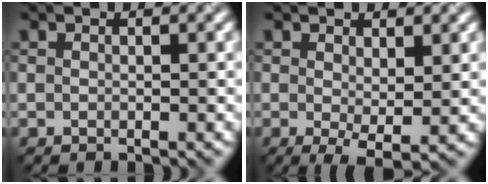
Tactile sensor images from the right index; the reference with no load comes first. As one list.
[{"total": 2.8, "force": [0.3, 0.9, 2.6], "torque": [-0.047, -0.010, 0.008]}]